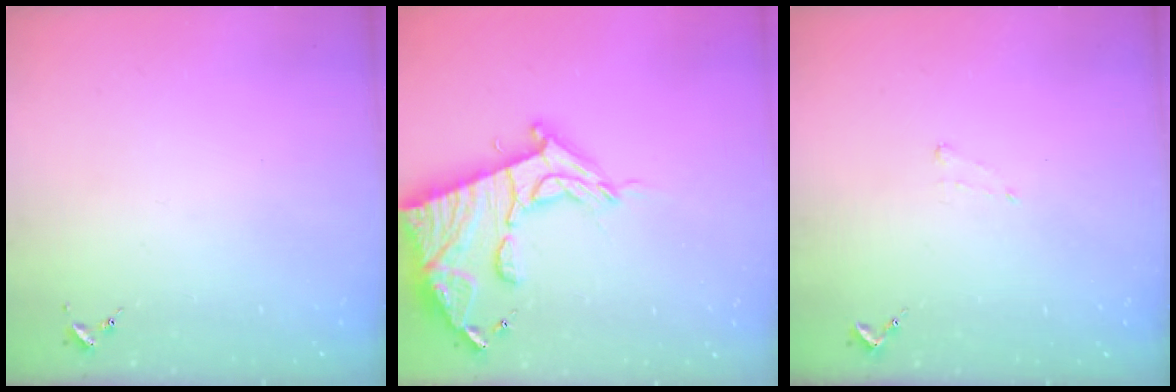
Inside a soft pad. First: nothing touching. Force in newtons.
{"total": 19.3, "press": 19.3, "slide": 1.6}
{"total": 3.8, "press": 3.8, "slide": 0.5}